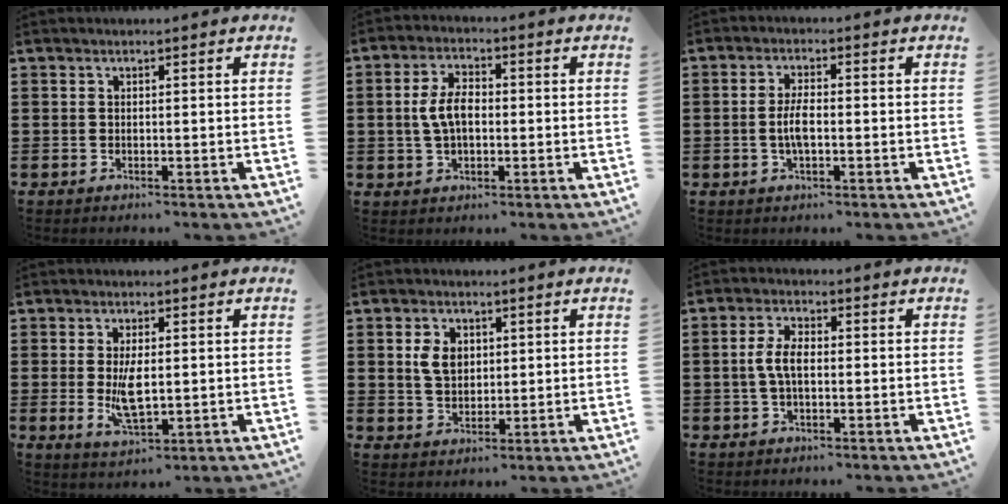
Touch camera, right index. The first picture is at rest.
{"total": 5.5, "force": [0.0, 2.6, 4.8], "torque": [-0.110, 0.004, -0.006]}
{"total": 4.2, "force": [-0.6, 1.4, 3.9], "torque": [-0.088, -0.003, -0.017]}
{"total": 5.9, "force": [-0.1, 2.4, 5.4], "torque": [-0.107, -0.008, -0.006]}
{"total": 4.3, "force": [1.2, 2.7, 3.1], "torque": [-0.073, 0.009, 0.020]}
{"total": 4.4, "force": [-0.1, 1.7, 4.1], "torque": [-0.094, -0.001, -0.008]}